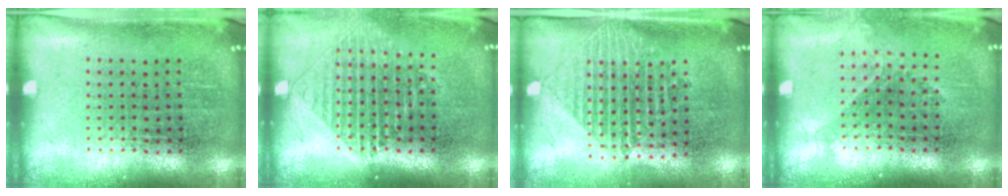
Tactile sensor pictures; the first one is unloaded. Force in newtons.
{"total": 1.3, "press": 1.3, "slide": 0.5}
{"total": 1.5, "press": 1.3, "slide": 0.7}
{"total": 1.2, "press": 0.9, "slide": 0.8}